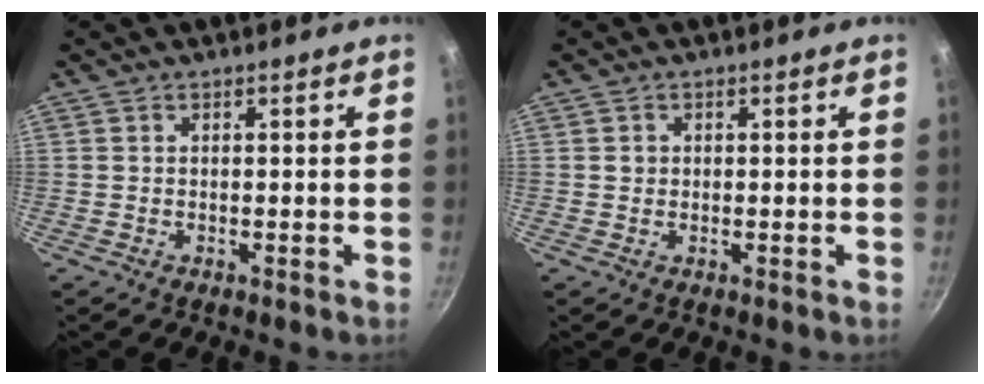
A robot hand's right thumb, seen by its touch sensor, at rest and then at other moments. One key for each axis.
{"total": 1.0, "fx": 0.1, "fy": 1.0, "fz": 0.3, "tx": -0.002, "ty": 0.003, "tz": 0.002}